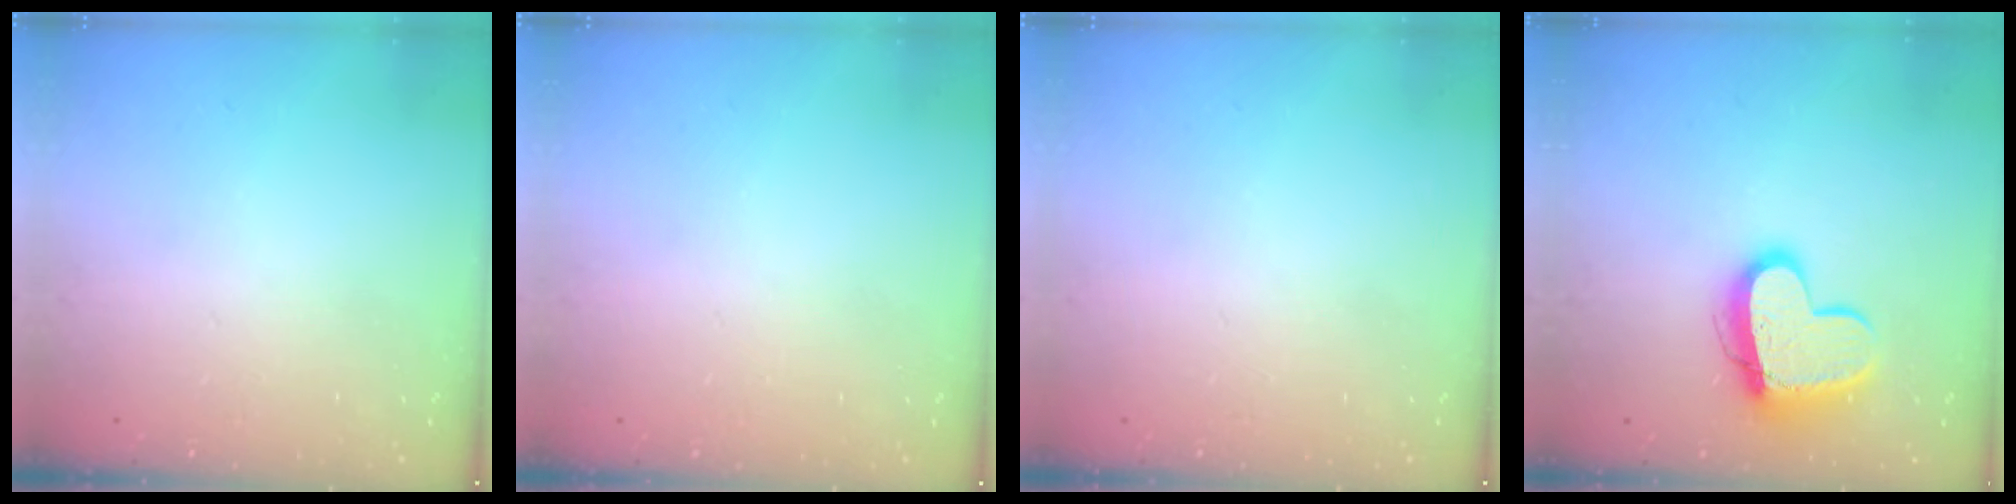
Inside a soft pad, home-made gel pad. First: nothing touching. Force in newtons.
{"total": 0.6, "press": 0.6, "slide": 0.2}
{"total": 0.0}
{"total": 14.7, "press": 14.7, "slide": 1.3}